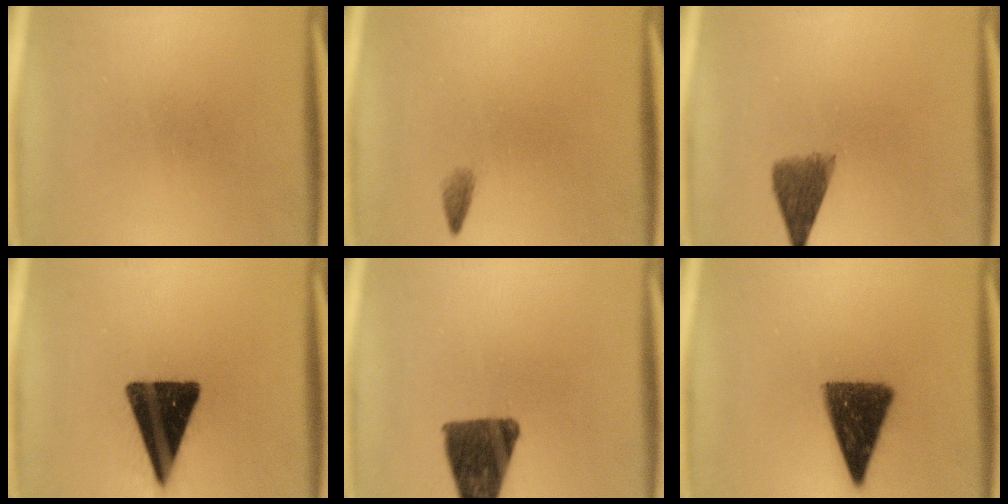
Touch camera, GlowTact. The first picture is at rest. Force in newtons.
{"total": 1.0}
{"total": 5.1}
{"total": 16.8}
{"total": 11.9}
{"total": 12.0}